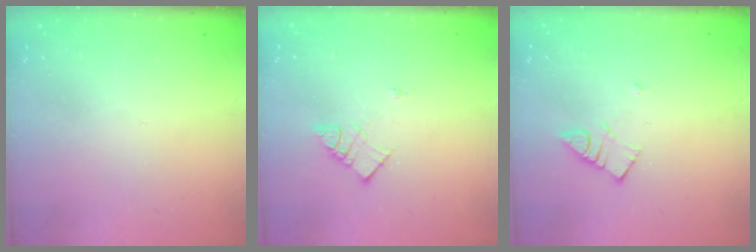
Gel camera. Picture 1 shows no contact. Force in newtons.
{"total": 6.9, "press": 6.9, "slide": 0.3}
{"total": 3.8, "press": 3.7, "slide": 0.4}